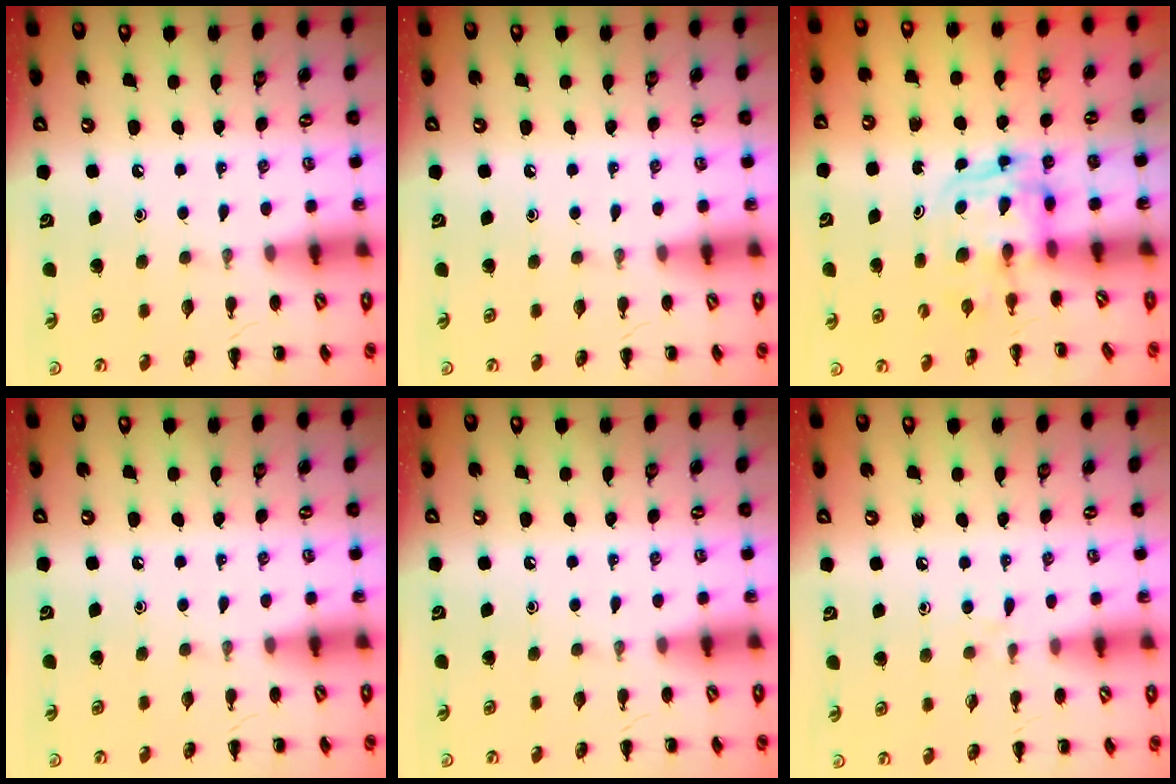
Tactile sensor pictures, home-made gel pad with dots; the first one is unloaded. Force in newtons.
{"total": 0.0}
{"total": 3.9, "press": 3.8, "slide": 0.8}
{"total": 0.0}
{"total": 0.0}
{"total": 5.3, "press": 4.9, "slide": 2.0}